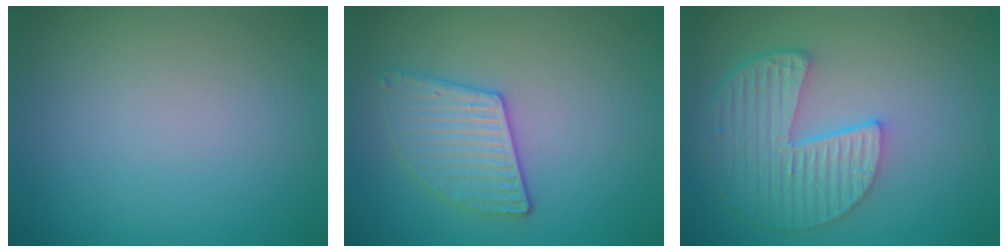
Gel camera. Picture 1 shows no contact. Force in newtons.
{"total": 3.0, "press": 2.9, "slide": 0.4}
{"total": 6.2, "press": 4.7, "slide": 4.0}